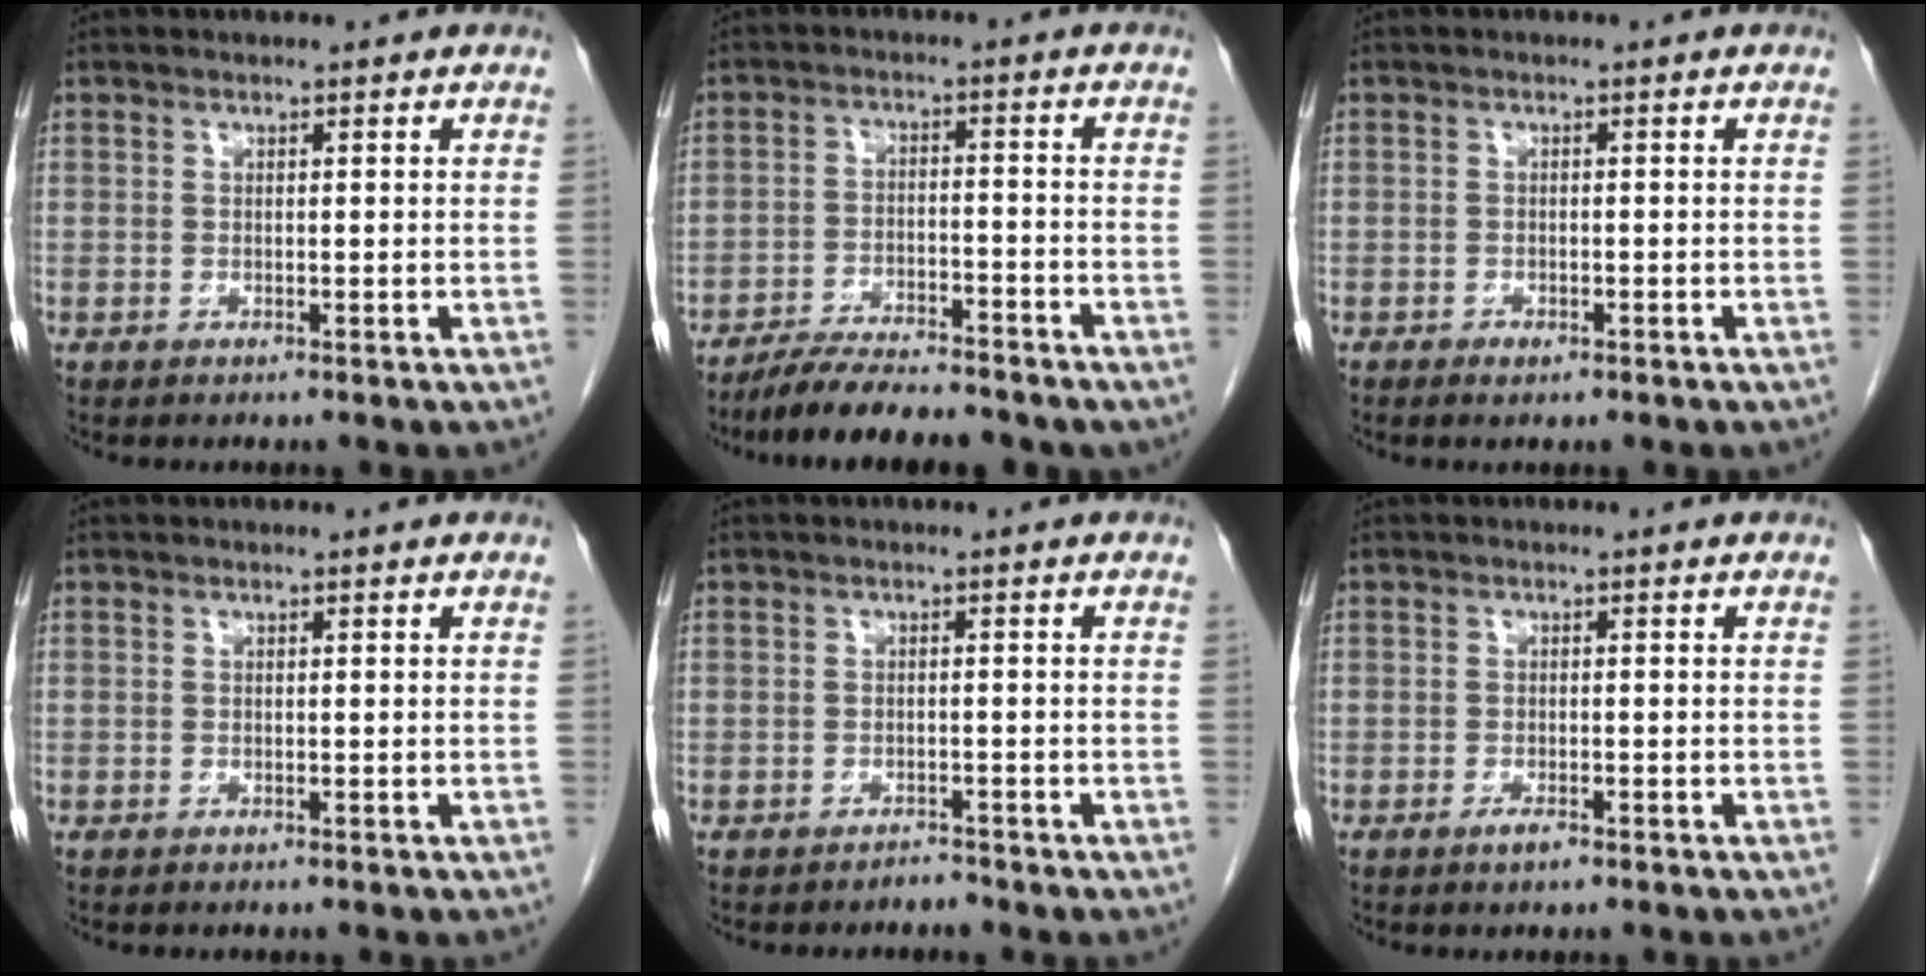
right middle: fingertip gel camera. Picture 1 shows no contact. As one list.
[{"total": 11.1, "force": [-9.5, 2.4, 5.1], "torque": [-0.076, -0.010, -0.145]}, {"total": 1.3, "force": [-0.8, 0.7, 0.8], "torque": [-0.011, 0.002, -0.006]}, {"total": 0.0}, {"total": 1.2, "force": [-1.1, 0.1, -0.3], "torque": [0.004, -0.006, -0.018]}, {"total": 3.1, "force": [-2.1, 0.6, 2.2], "torque": [-0.043, -0.002, -0.036]}]